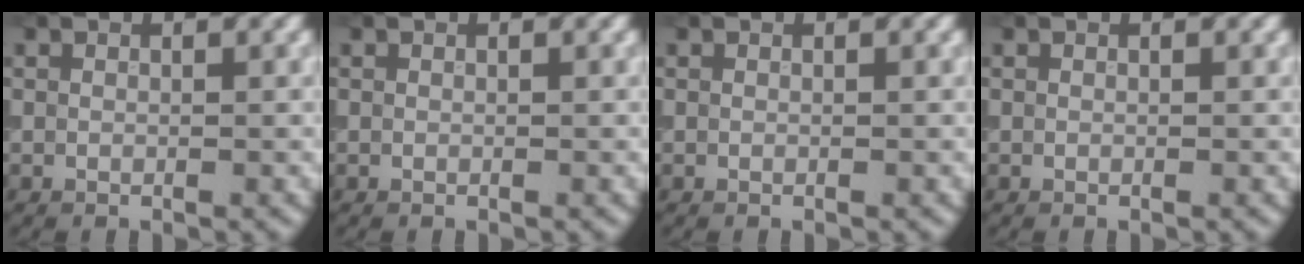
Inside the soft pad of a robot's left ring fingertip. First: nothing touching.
{"total": 0.0}
{"total": 0.0}
{"total": 0.0}